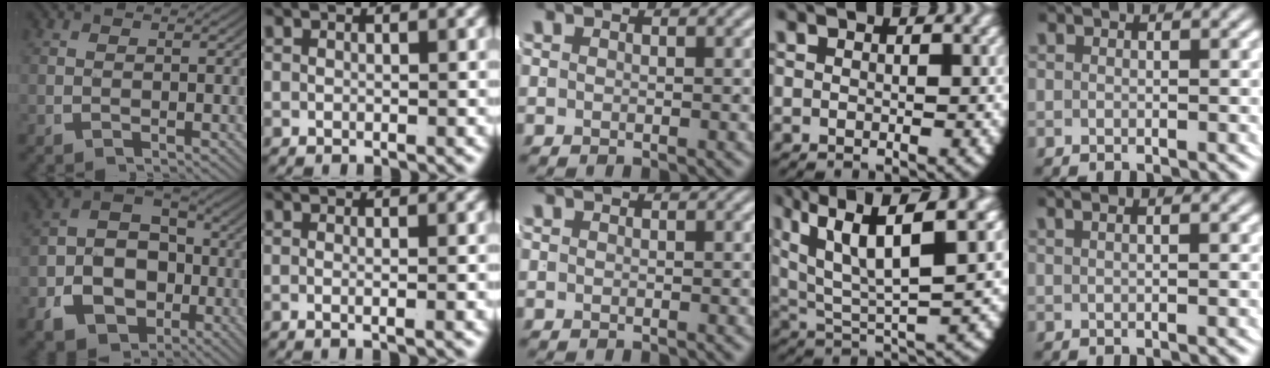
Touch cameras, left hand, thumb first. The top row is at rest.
{"thumb": {"total": 13.0, "force": [-2.1, 10.5, 7.4], "torque": [-0.139, -0.030, -0.032]}, "index": {"total": 1.0, "force": [-0.6, -0.3, 0.7], "torque": [-0.021, -0.008, -0.007]}, "ring": {"total": 8.7, "force": [3.2, 4.3, 6.8], "torque": [-0.139, -0.014, 0.067]}, "little": {"total": 1.7, "force": [1.0, 0.3, 1.4], "torque": [-0.011, 0.011, 0.013]}}